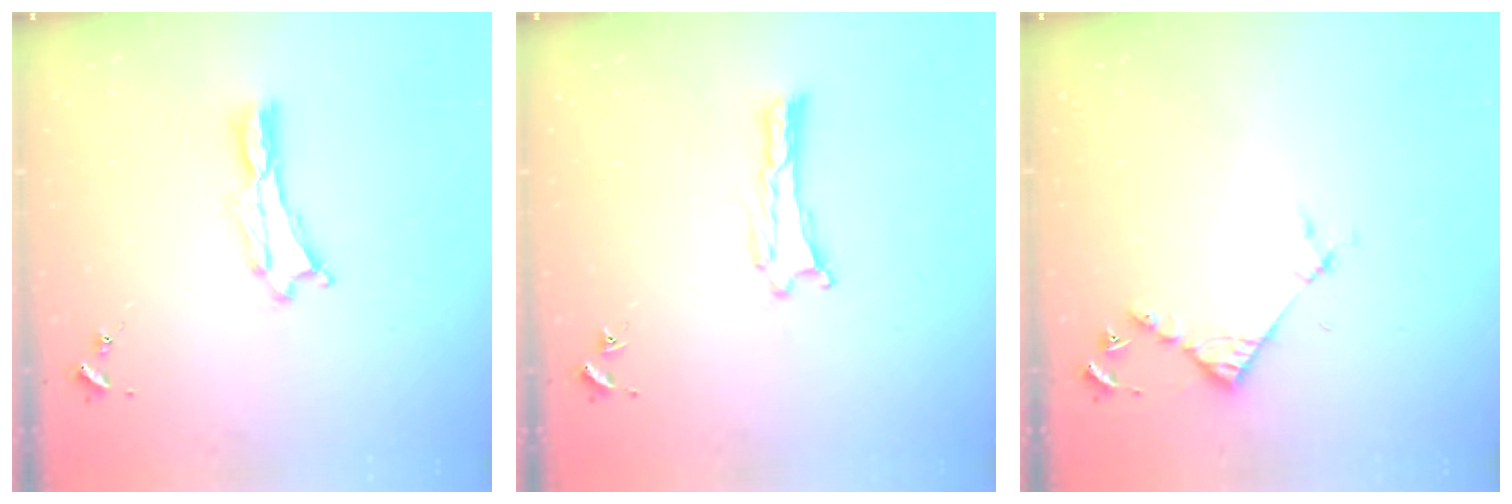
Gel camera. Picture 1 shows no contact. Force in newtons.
{"total": 0.0}
{"total": 4.5, "press": 4.5, "slide": 0.4}